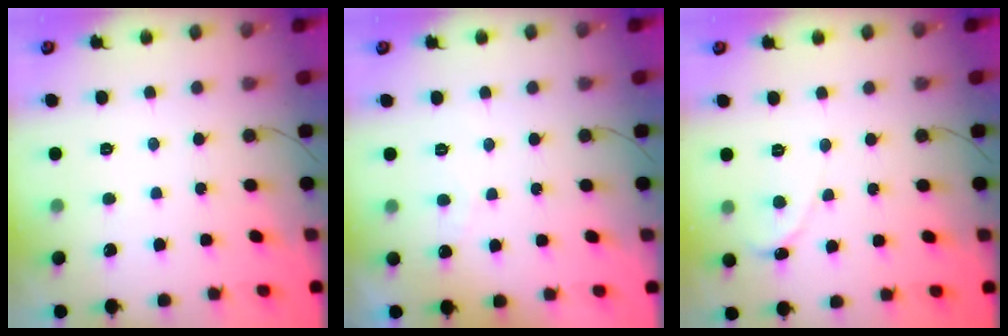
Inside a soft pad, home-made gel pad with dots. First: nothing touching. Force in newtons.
{"total": 3.0, "press": 3.0, "slide": 0.2}
{"total": 0.0}